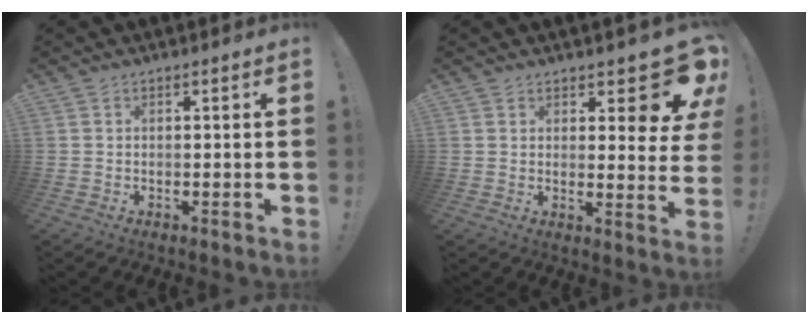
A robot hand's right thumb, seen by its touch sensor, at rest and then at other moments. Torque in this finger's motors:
{"motor_torque": [1.29, 1.70, 0.42, 0.59, 0.02]}